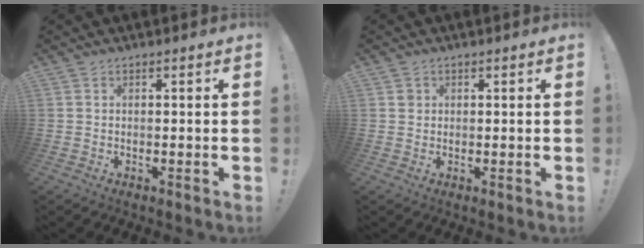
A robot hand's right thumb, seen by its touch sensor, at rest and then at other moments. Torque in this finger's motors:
{"motor_torque": [-0.35, 0.29, 0.17, -0.08, -0.10]}